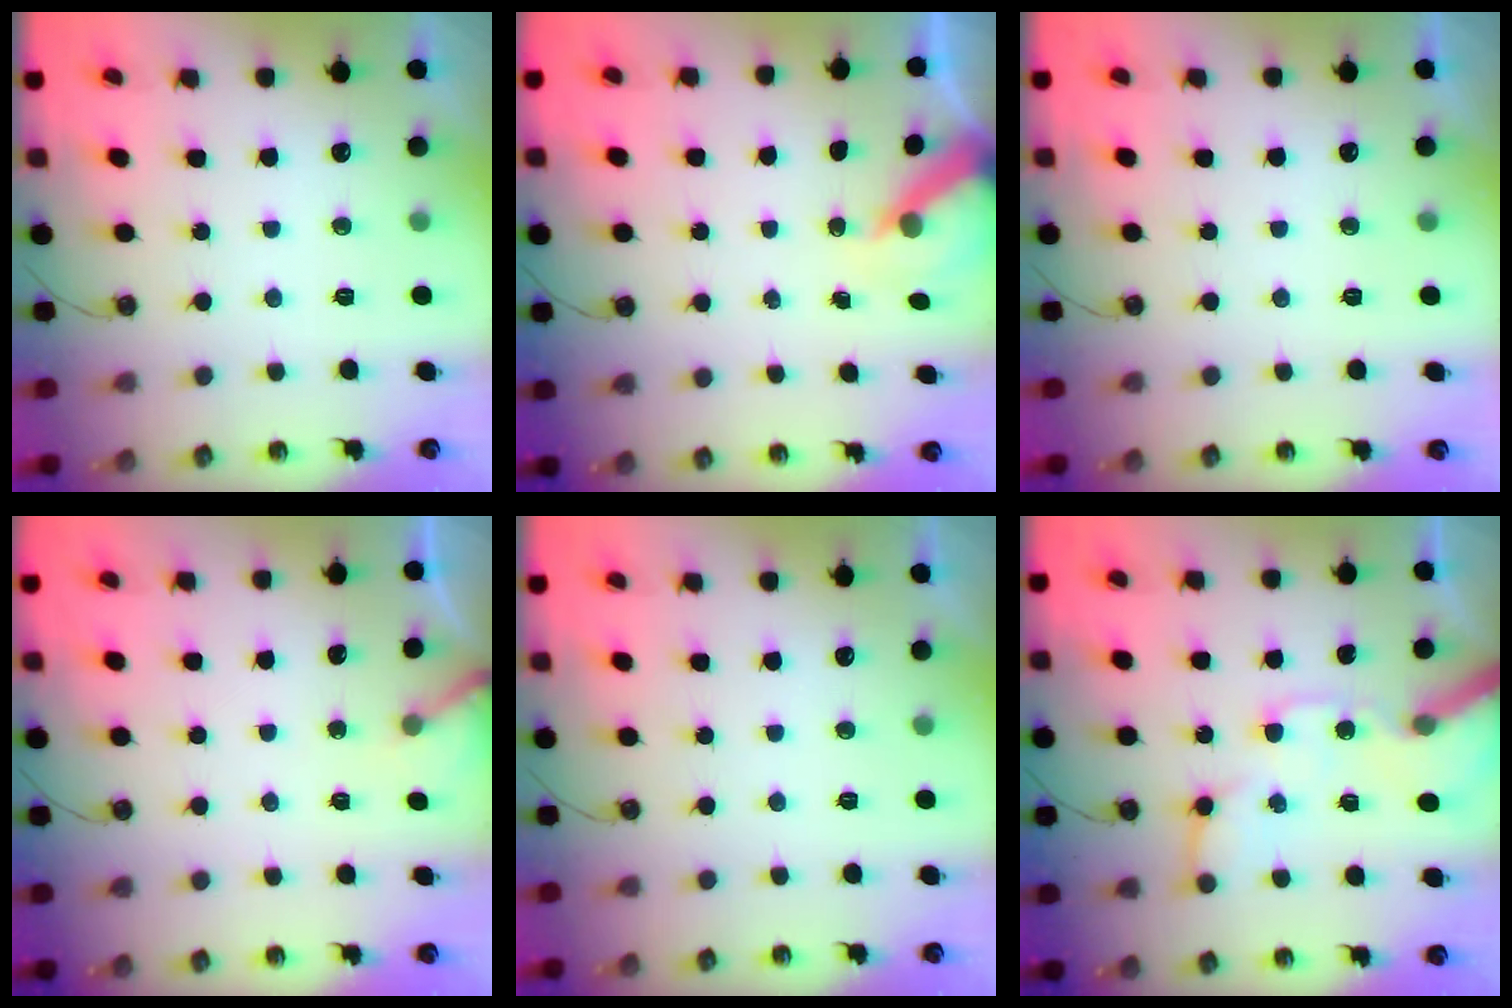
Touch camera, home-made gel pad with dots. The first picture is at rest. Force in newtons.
{"total": 5.6, "press": 5.6, "slide": 0.5}
{"total": 0.0}
{"total": 4.0, "press": 3.9, "slide": 0.3}
{"total": 0.0}
{"total": 16.4, "press": 16.2, "slide": 2.5}